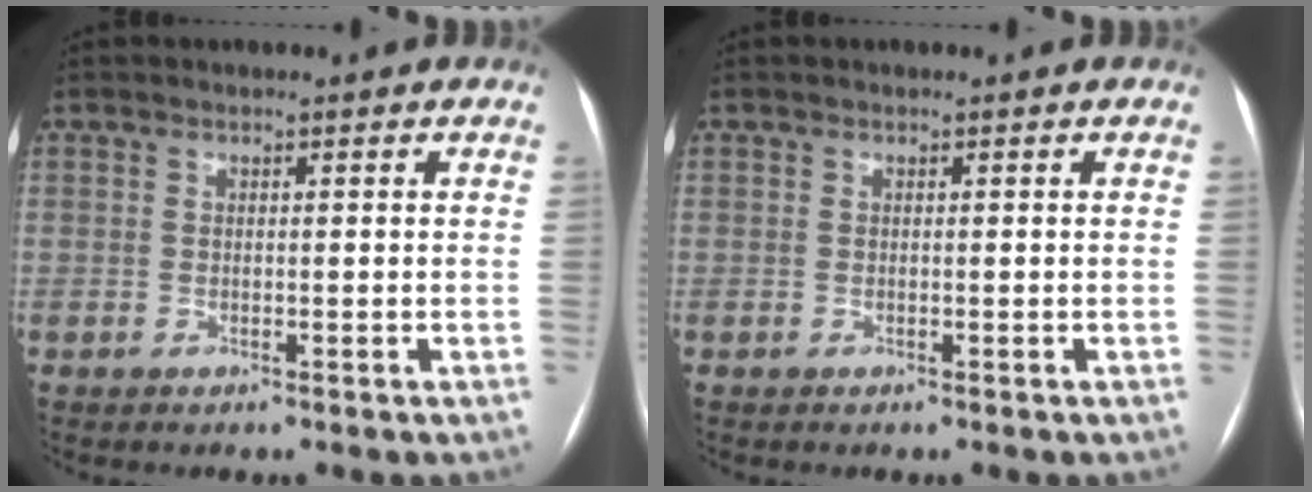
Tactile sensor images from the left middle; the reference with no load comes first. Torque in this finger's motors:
{"motor_torque": [0.00, 0.00, 0.00, 0.01]}